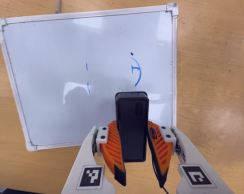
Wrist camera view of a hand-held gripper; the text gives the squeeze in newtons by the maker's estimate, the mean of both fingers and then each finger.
{"total": 8.7, "left": 7.7, "right": 9.7}